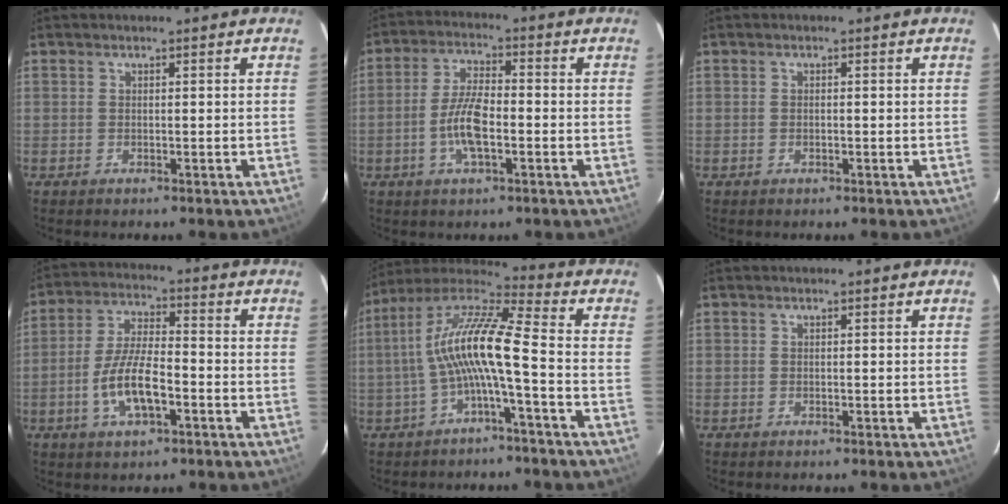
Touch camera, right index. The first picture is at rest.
{"total": 7.9, "force": [-2.3, 2.6, 7.1], "torque": [-0.145, 0.004, -0.045]}
{"total": 0.6, "force": [-0.2, 0.3, 0.5], "torque": [-0.010, 0.001, -0.004]}
{"total": 10.0, "force": [-3.6, 3.5, 8.6], "torque": [-0.175, 0.001, -0.065]}
{"total": 12.3, "force": [-2.7, 1.0, 12.0], "torque": [-0.240, 0.018, -0.056]}
{"total": 0.0}